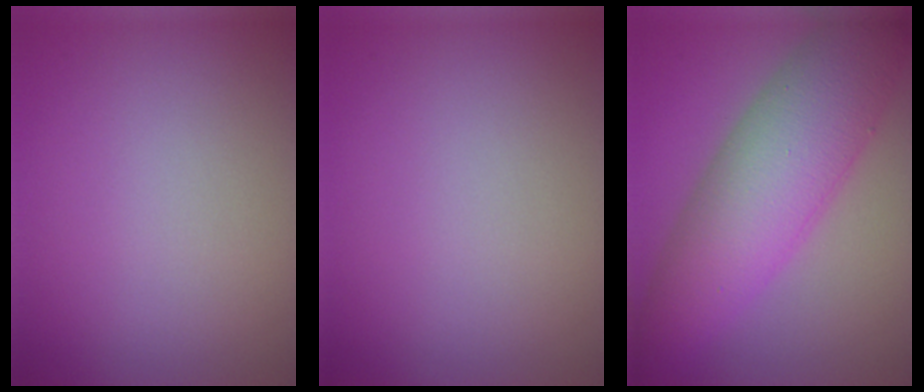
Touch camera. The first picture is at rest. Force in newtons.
{"total": 0.0}
{"total": 9.5, "press": 9.5, "slide": 0.1}